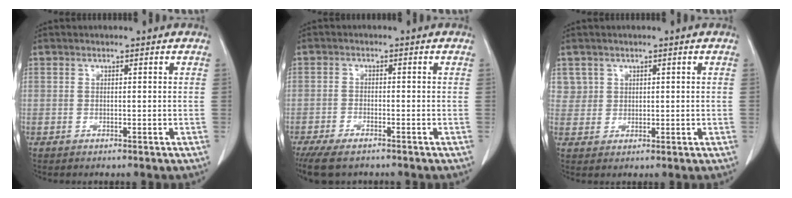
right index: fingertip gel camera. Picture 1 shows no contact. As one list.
[{"total": 6.9, "force": [-5.4, 2.1, 3.8], "torque": [-0.063, -0.013, -0.090]}, {"total": 2.8, "force": [1.6, 2.3, -0.3], "torque": [0.024, 0.004, 0.026]}]